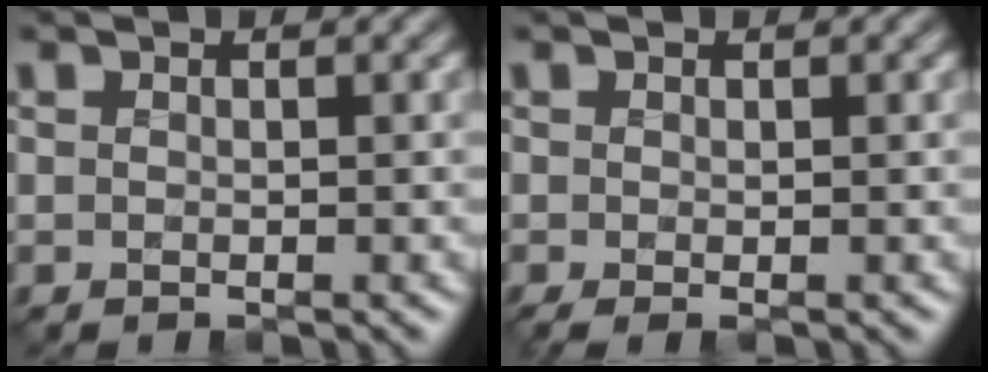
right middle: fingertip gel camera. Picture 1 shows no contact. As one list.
[{"total": 0.6, "force": [-0.2, 0.0, 0.6], "torque": [-0.011, -0.003, -0.001]}]